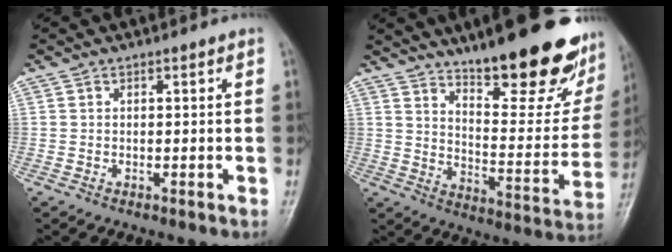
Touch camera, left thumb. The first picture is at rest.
{"total": 25.2, "force": [17.6, 7.3, 16.4], "torque": [-0.191, -0.098, 0.252]}